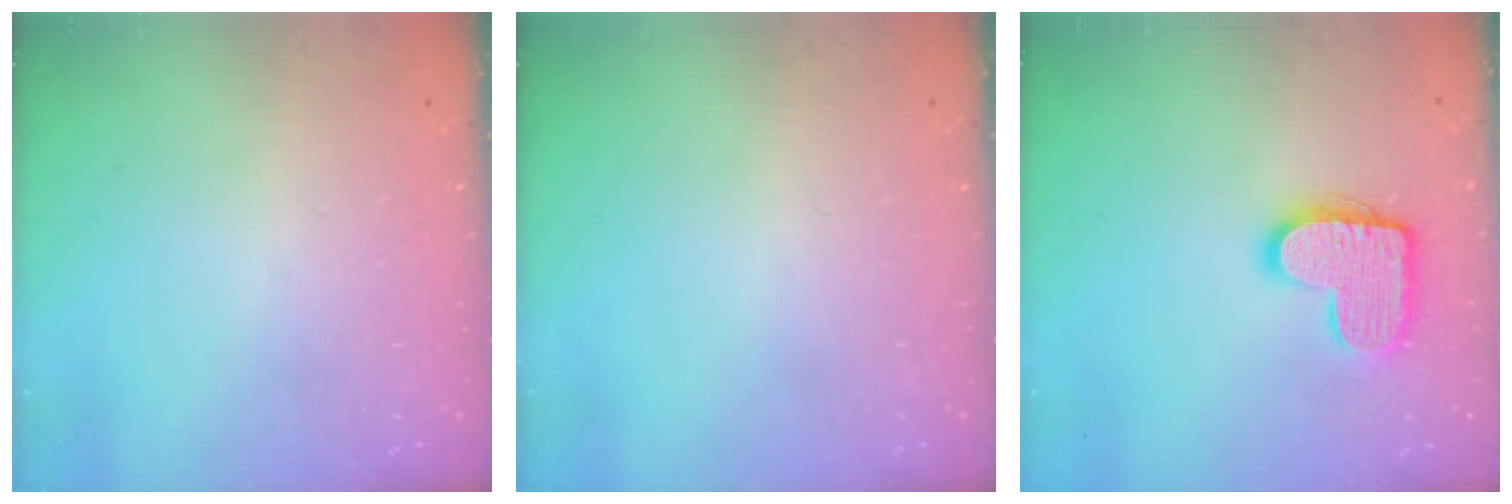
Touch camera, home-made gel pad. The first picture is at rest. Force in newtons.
{"total": 0.0}
{"total": 13.7, "press": 13.7, "slide": 0.6}